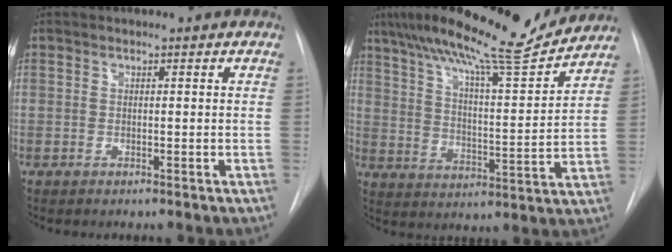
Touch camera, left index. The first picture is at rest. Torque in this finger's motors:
{"motor_torque": [1.04, -1.10, 0.80, 0.18]}